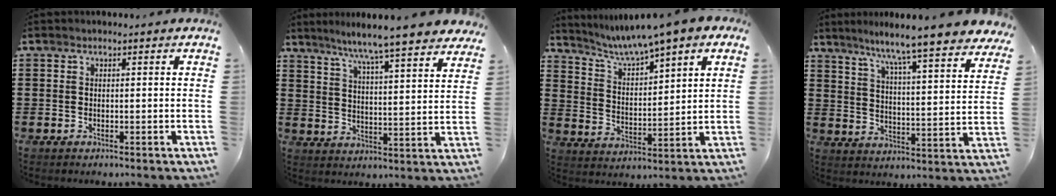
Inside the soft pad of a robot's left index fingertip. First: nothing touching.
{"total": 6.7, "force": [6.0, -1.1, 2.7], "torque": [-0.077, -0.046, 0.098]}
{"total": 5.5, "force": [4.8, -0.4, 2.6], "torque": [-0.072, -0.031, 0.075]}
{"total": 7.3, "force": [6.5, -1.0, 3.1], "torque": [-0.080, -0.057, 0.102]}